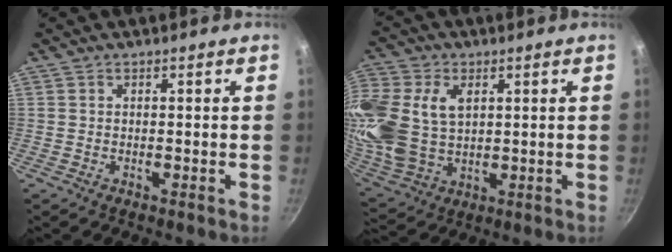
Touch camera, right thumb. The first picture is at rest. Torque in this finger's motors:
{"motor_torque": [0.08, 3.05, 1.73, 0.50, 0.27]}